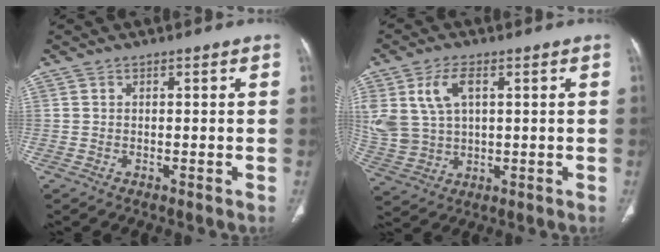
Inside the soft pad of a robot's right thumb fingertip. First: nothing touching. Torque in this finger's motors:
{"motor_torque": [-0.03, 0.34, 0.22, 0.27, 0.12]}